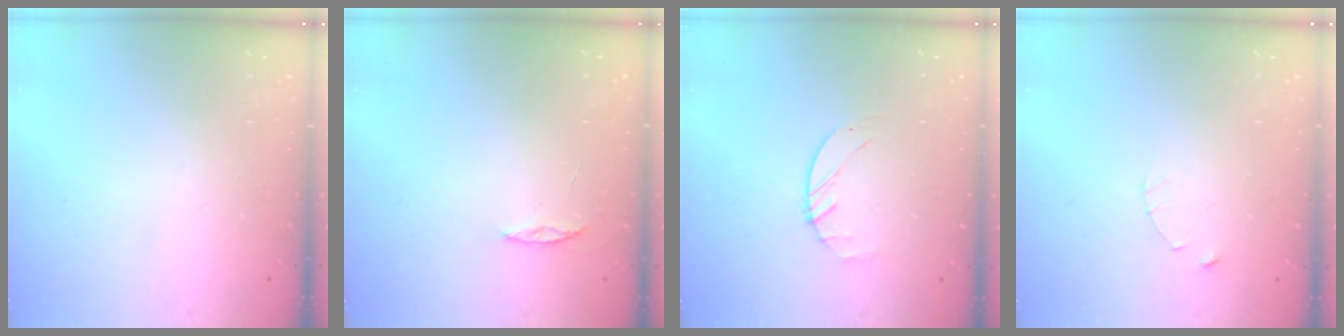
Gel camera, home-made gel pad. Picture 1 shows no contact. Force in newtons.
{"total": 2.4, "press": 2.4, "slide": 0.2}
{"total": 1.4, "press": 1.3, "slide": 0.2}
{"total": 1.2, "press": 1.1, "slide": 0.2}